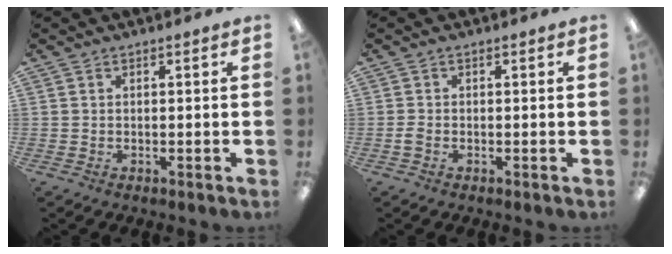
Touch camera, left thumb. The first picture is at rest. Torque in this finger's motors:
{"motor_torque": [-0.03, 0.05, 0.00, -0.04, 0.00]}